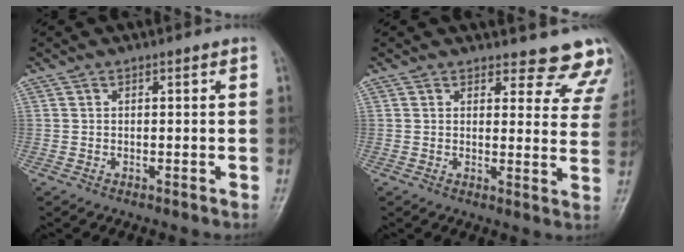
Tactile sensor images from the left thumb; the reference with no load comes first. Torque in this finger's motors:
{"motor_torque": [0.28, 0.12, -0.07, -0.23, 0.04]}